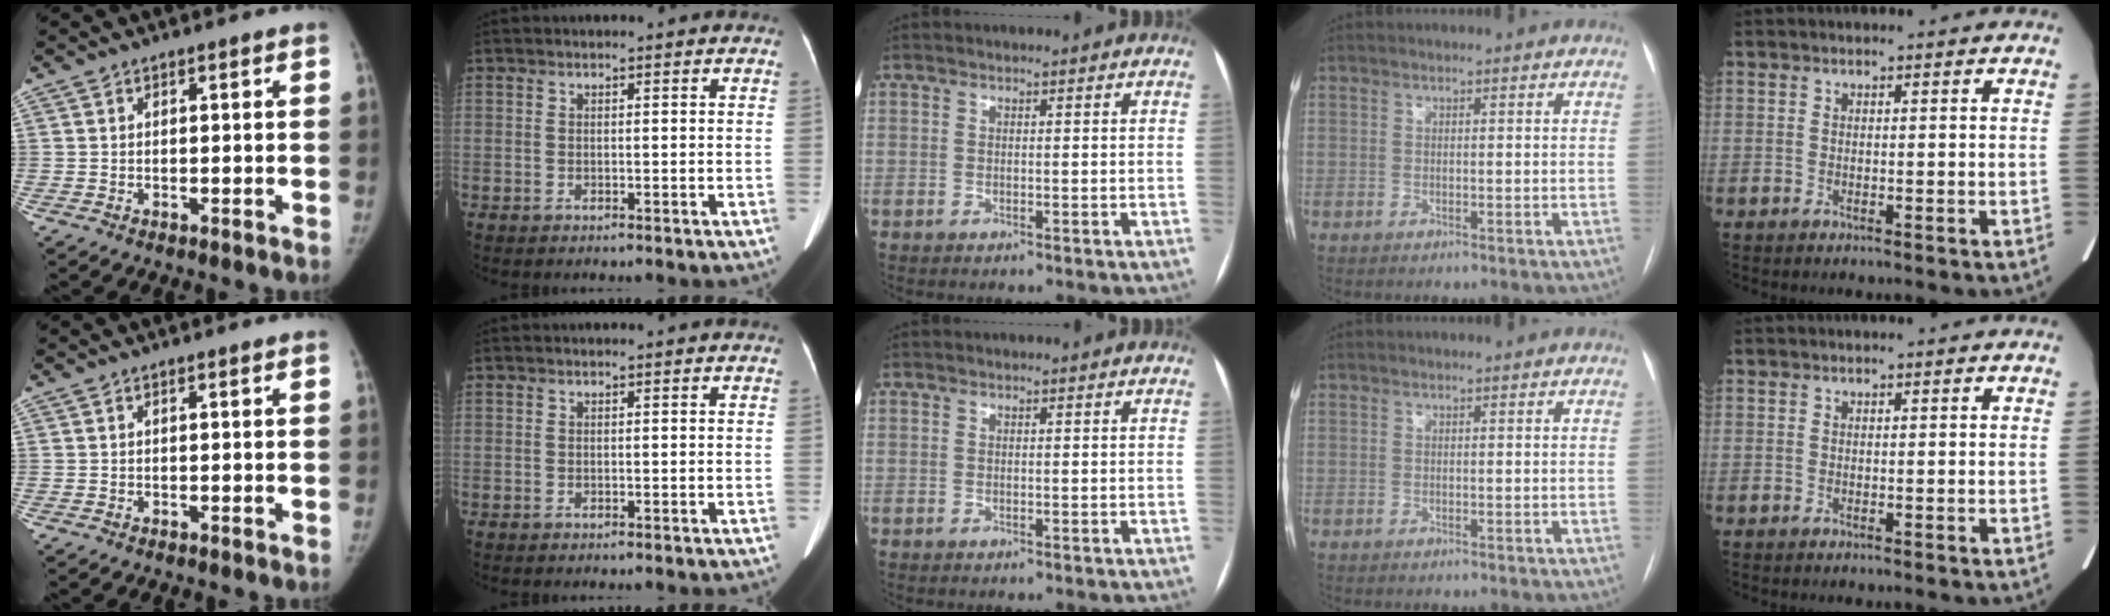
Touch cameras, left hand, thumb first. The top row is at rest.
{}